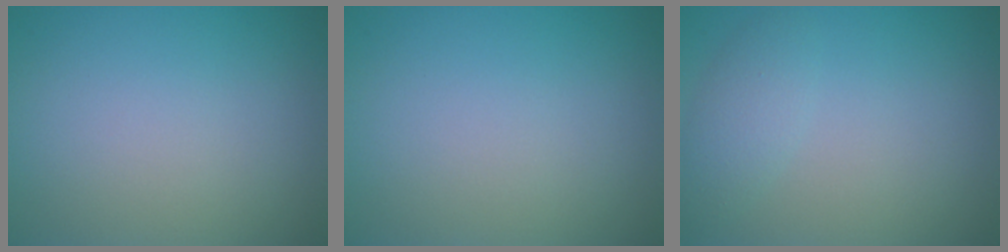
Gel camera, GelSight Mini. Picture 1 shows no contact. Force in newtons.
{"total": 0.0}
{"total": 1.9, "press": 1.9, "slide": 0.1}